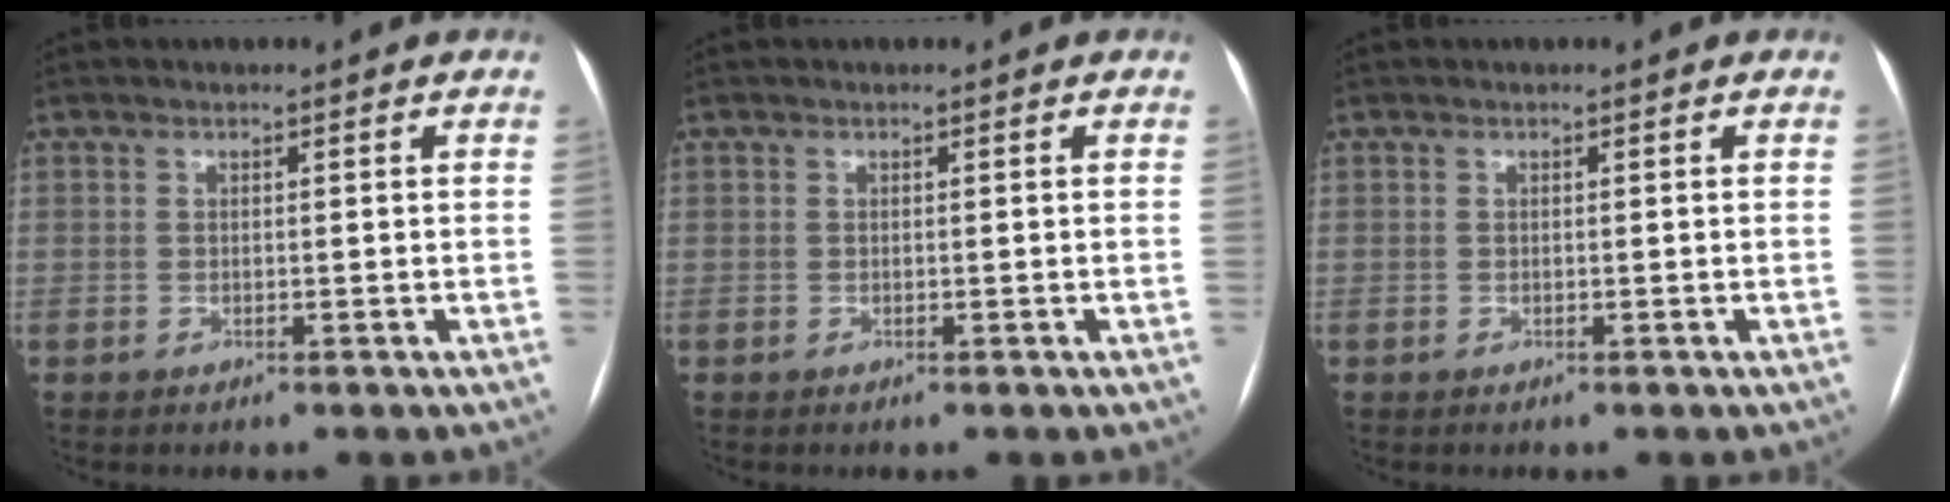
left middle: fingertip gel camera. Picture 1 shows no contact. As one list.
[{"total": 0.0}, {"total": 0.0}]